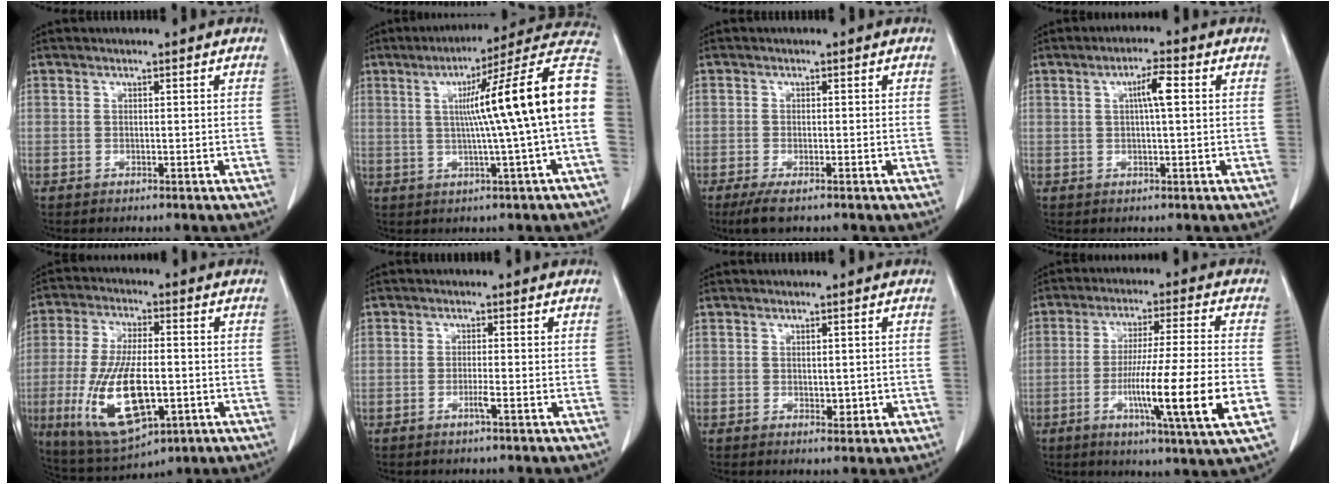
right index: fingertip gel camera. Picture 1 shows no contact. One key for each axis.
{"total": 18.1, "fx": 1.4, "fy": -1.3, "fz": 18.0, "tx": -0.236, "ty": 0.034, "tz": 0.010}
{"total": 3.3, "fx": -2.2, "fy": 0.6, "fz": 2.4, "tx": -0.048, "ty": -0.010, "tz": -0.039}
{"total": 3.9, "fx": 0.9, "fy": 0.3, "fz": 3.8, "tx": -0.067, "ty": 0.006, "tz": 0.013}
{"total": 15.4, "fx": -3.7, "fy": 5.4, "fz": 13.9, "tx": -0.278, "ty": -0.013, "tz": -0.053}
{"total": 1.7, "fx": -0.8, "fy": -0.2, "fz": 1.5, "tx": -0.030, "ty": -0.003, "tz": -0.015}
{"total": 1.9, "fx": -0.2, "fy": 1.1, "fz": 1.6, "tx": -0.018, "ty": -0.002, "tz": 0.005}
{"total": 15.5, "fx": -4.1, "fy": -0.9, "fz": 14.9, "tx": -0.261, "ty": -0.022, "tz": -0.071}